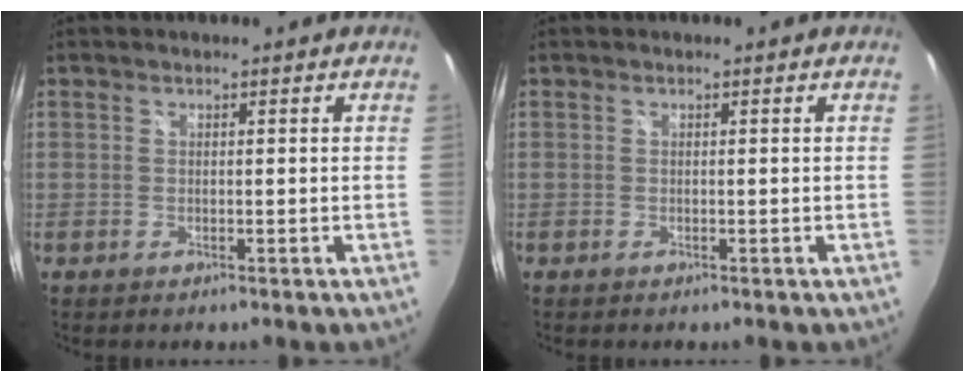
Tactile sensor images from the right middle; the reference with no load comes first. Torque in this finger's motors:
{"motor_torque": [0.07, -0.83, -0.01, 0.03]}